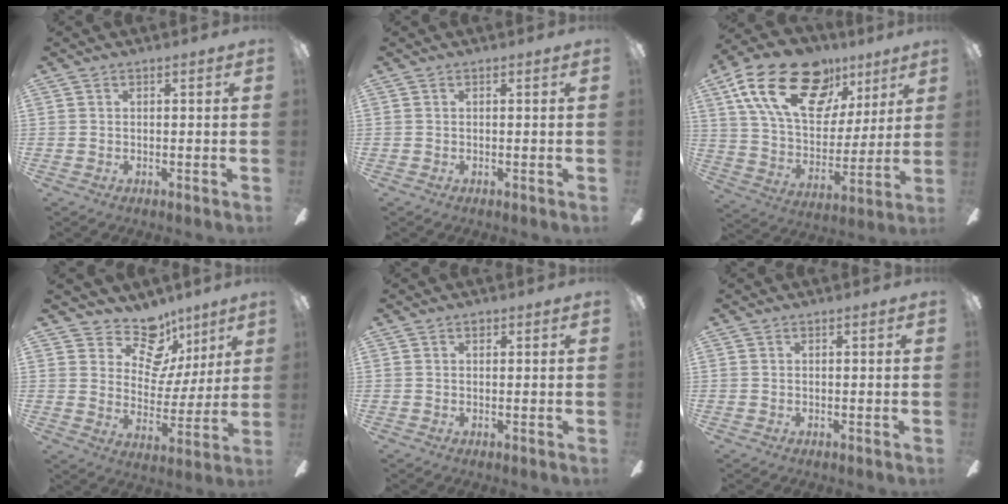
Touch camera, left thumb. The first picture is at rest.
{"total": 0.0}
{"total": 25.2, "force": [13.7, 14.1, 15.8], "torque": [-0.273, -0.059, 0.246]}
{"total": 13.9, "force": [9.5, 8.6, 5.3], "torque": [-0.083, -0.065, 0.179]}
{"total": 0.7, "force": [0.4, 0.5, 0.4], "torque": [0.001, -0.001, 0.006]}
{"total": 0.0}